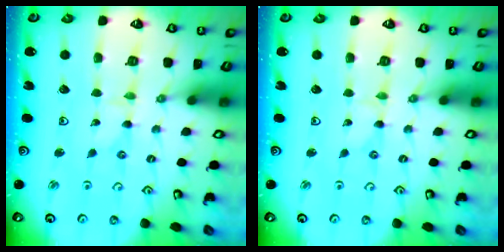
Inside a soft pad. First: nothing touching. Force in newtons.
{"total": 0.0}